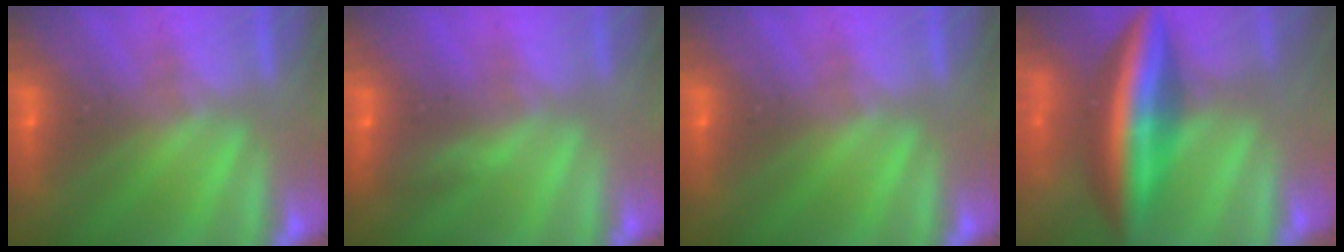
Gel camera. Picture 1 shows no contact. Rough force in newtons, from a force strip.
{"total": 3.1}
{"total": 0.0}
{"total": 7.1}